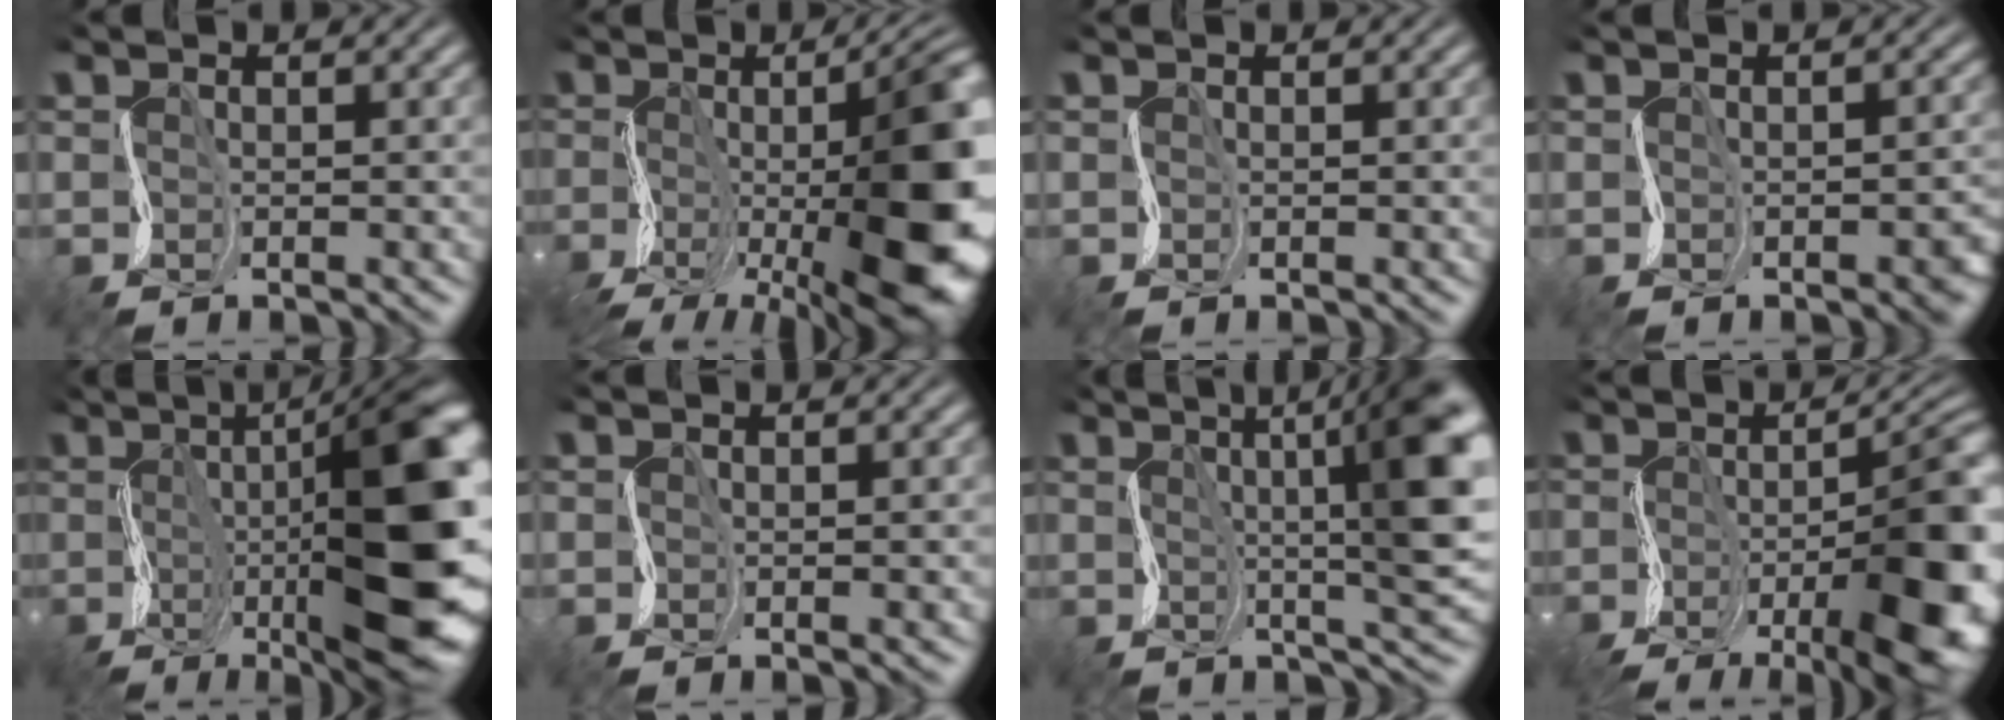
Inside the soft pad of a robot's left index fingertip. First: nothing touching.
{"total": 16.3, "force": [-3.6, 6.7, 14.4], "torque": [-0.196, -0.009, -0.052]}
{"total": 0.0}
{"total": 4.6, "force": [-1.7, 1.7, 3.9], "torque": [-0.030, 0.000, -0.016]}
{"total": 17.3, "force": [0.0, 5.5, 16.4], "torque": [-0.210, 0.021, 0.007]}
{"total": 2.0, "force": [-0.1, 0.7, 1.9], "torque": [-0.016, 0.004, 0.001]}
{"total": 11.9, "force": [2.3, 2.6, 11.4], "torque": [-0.133, 0.007, 0.041]}
{"total": 14.4, "force": [-5.4, 5.8, 12.0], "torque": [-0.155, -0.007, -0.084]}